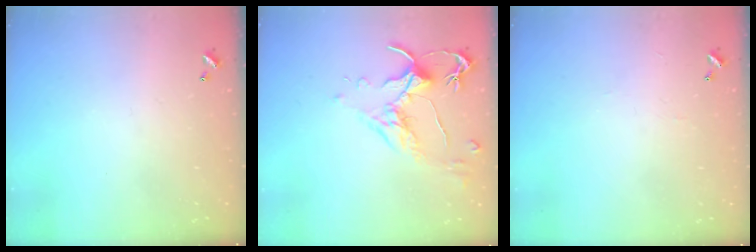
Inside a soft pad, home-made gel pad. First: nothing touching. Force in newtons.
{"total": 1.6, "press": 1.4, "slide": 0.7}
{"total": 2.2, "press": 2.2, "slide": 0.4}